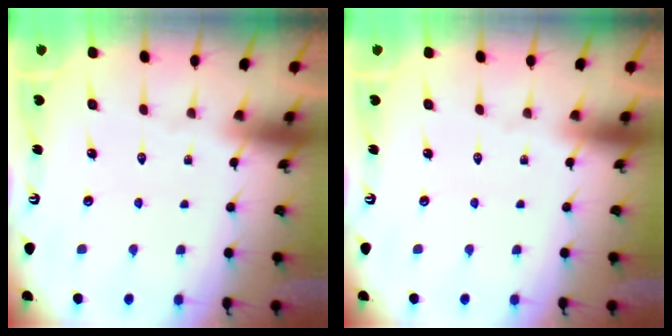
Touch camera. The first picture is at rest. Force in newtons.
{"total": 0.0}